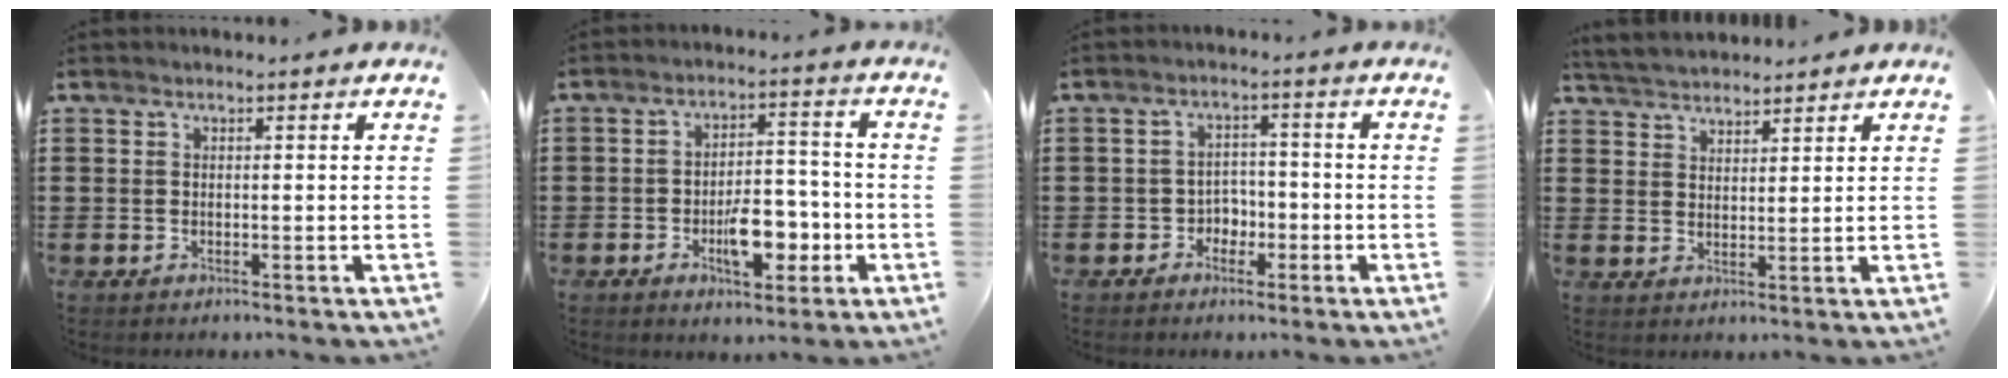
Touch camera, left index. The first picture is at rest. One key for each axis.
{"total": 8.0, "fx": -2.7, "fy": 3.9, "fz": 6.4, "tx": -0.103, "ty": 0.008, "tz": -0.047}
{"total": 3.0, "fx": -2.0, "fy": 2.1, "fz": 0.9, "tx": -0.026, "ty": 0.007, "tz": -0.046}
{"total": 3.5, "fx": 3.4, "fy": 0.6, "fz": 0.1, "tx": -0.015, "ty": -0.006, "tz": 0.063}